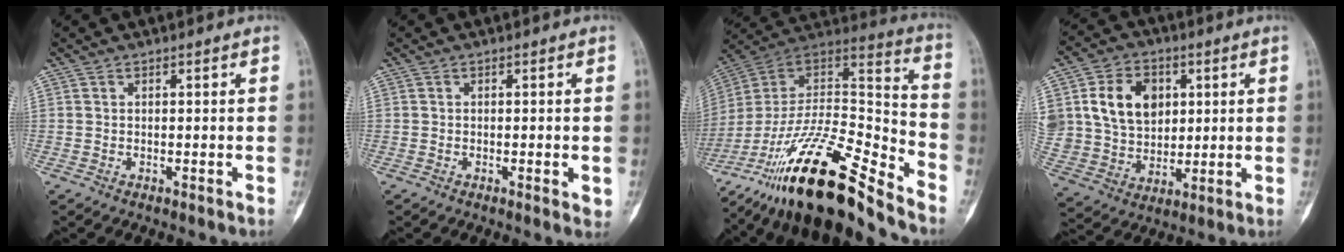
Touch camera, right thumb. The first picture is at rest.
{"total": 2.1, "force": [-0.4, 0.7, 1.9], "torque": [-0.026, -0.005, -0.004]}
{"total": 26.4, "force": [-19.6, 6.0, 16.6], "torque": [-0.282, 0.086, -0.343]}
{"total": 16.1, "force": [4.3, 12.5, 9.3], "torque": [-0.150, -0.002, 0.088]}